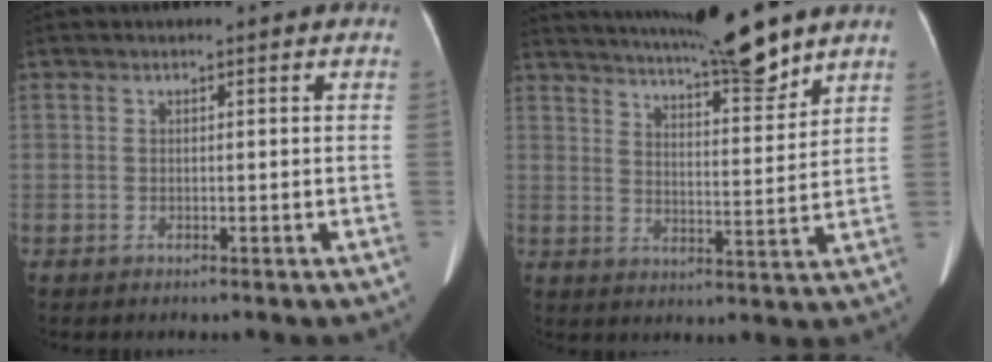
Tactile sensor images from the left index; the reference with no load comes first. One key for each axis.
{"total": 13.0, "fx": 11.3, "fy": 0.3, "fz": 6.3, "tx": -0.102, "ty": -0.003, "tz": 0.172}